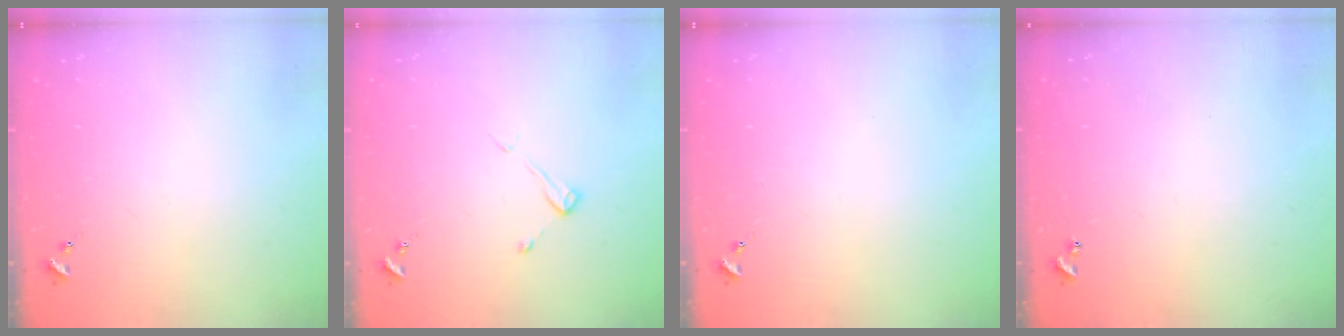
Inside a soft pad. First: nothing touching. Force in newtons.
{"total": 3.8, "press": 3.8, "slide": 0.4}
{"total": 0.0}
{"total": 1.0, "press": 1.0, "slide": 0.2}